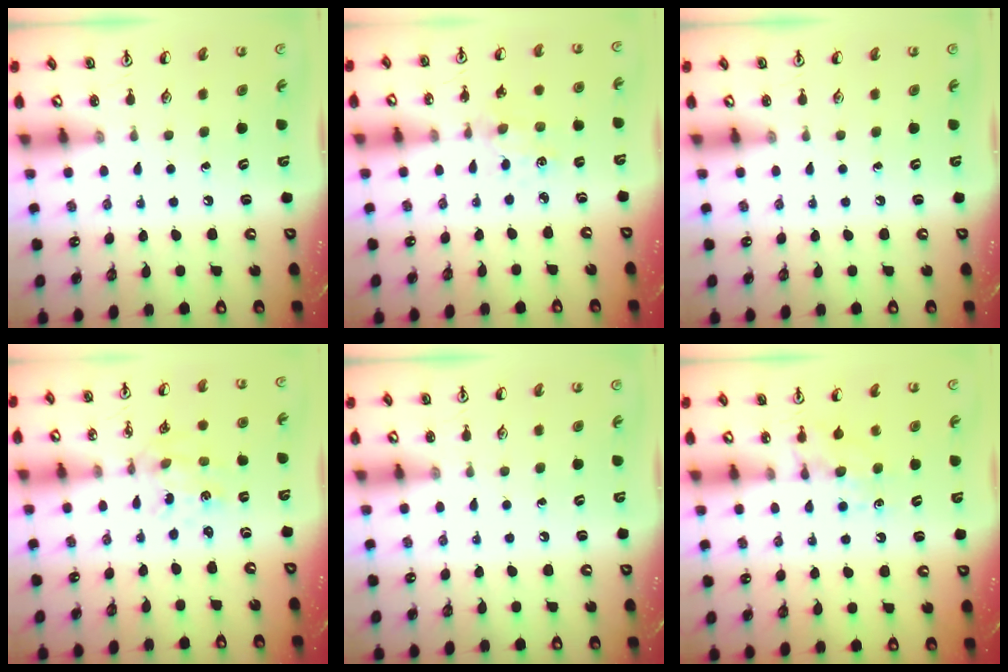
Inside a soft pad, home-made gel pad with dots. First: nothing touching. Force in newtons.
{"total": 2.5, "press": 2.5, "slide": 0.5}
{"total": 0.0}
{"total": 1.0, "press": 1.0, "slide": 0.2}
{"total": 0.0}
{"total": 5.6, "press": 5.6, "slide": 0.8}